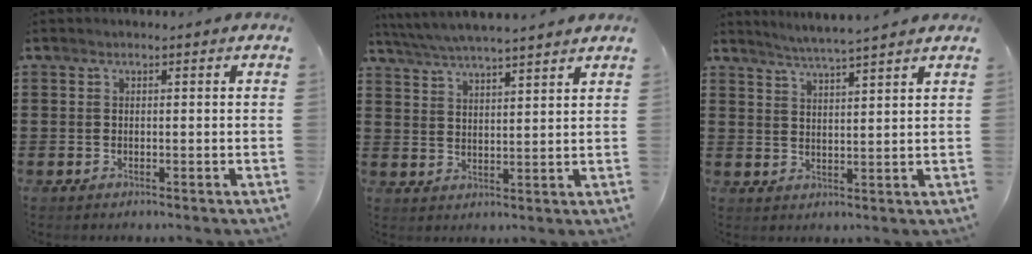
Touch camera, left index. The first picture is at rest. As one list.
[{"total": 4.7, "force": [4.5, -0.4, 1.4], "torque": [-0.042, -0.021, 0.079]}, {"total": 3.6, "force": [3.4, -0.9, 0.8], "torque": [-0.027, -0.017, 0.059]}]